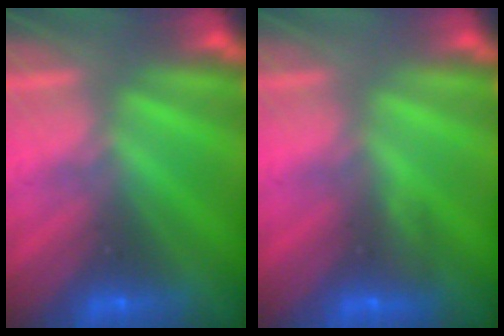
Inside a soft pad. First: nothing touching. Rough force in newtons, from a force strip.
{"total": 2.9}